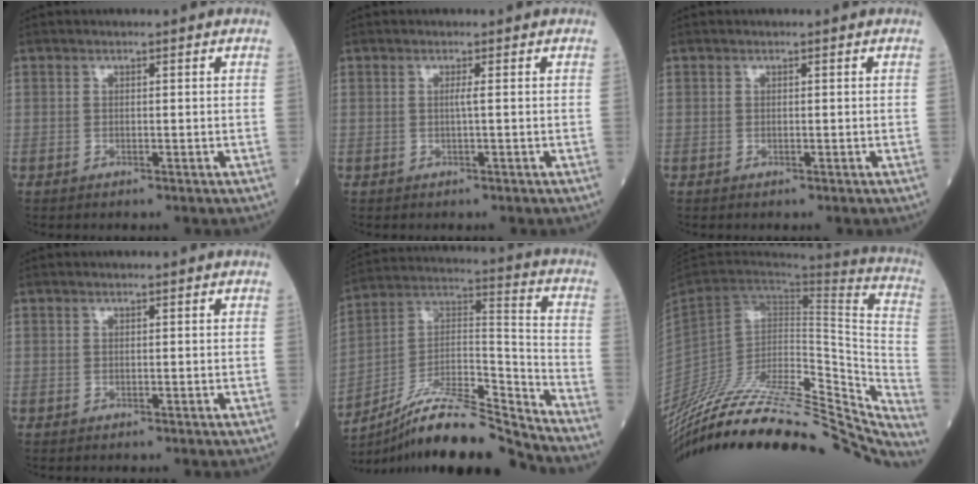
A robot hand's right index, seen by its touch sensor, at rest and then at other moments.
{"total": 0.8, "force": [0.0, -0.3, 0.8], "torque": [-0.012, 0.000, -0.003]}
{"total": 0.0}
{"total": 0.0}
{"total": 18.3, "force": [-16.0, 1.1, 8.8], "torque": [-0.160, 0.029, -0.285]}
{"total": 41.3, "force": [-35.9, 9.0, 18.3], "torque": [-0.245, -0.055, -0.506]}